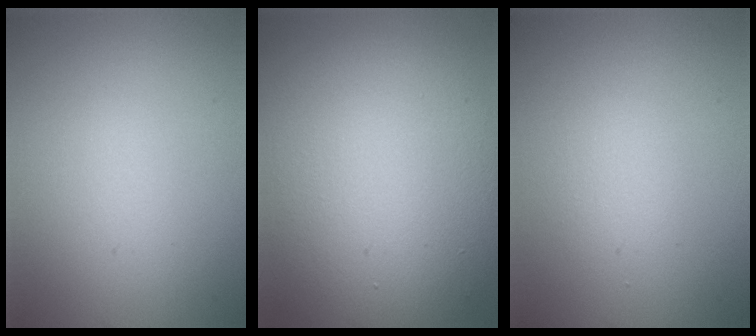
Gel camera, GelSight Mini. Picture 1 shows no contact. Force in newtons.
{"total": 14.6, "press": 14.6, "slide": 0.4}
{"total": 1.3, "press": 1.3, "slide": 0.1}